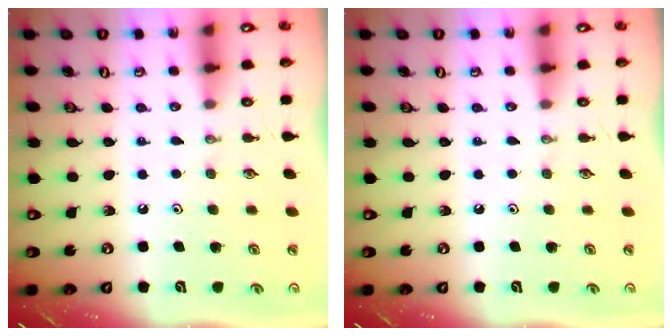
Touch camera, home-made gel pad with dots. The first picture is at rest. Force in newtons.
{"total": 0.0}